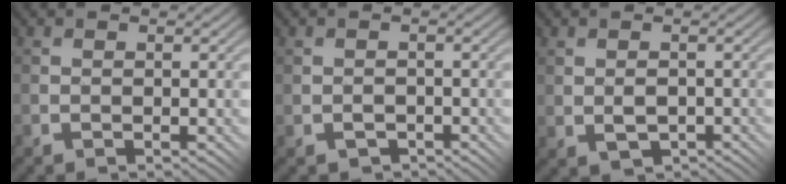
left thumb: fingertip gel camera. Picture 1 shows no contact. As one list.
[{"total": 1.5, "force": [-0.9, 1.0, 0.6], "torque": [-0.012, 0.000, -0.016]}, {"total": 2.4, "force": [-0.2, 1.5, 1.9], "torque": [-0.040, -0.004, -0.003]}]